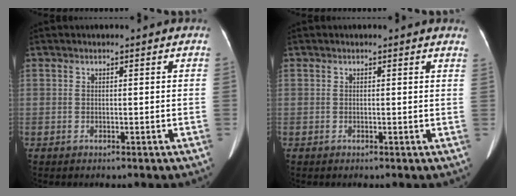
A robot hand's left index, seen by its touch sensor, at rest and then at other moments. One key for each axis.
{"total": 2.9, "fx": 2.8, "fy": 0.4, "fz": 0.7, "tx": -0.007, "ty": -0.006, "tz": 0.012}